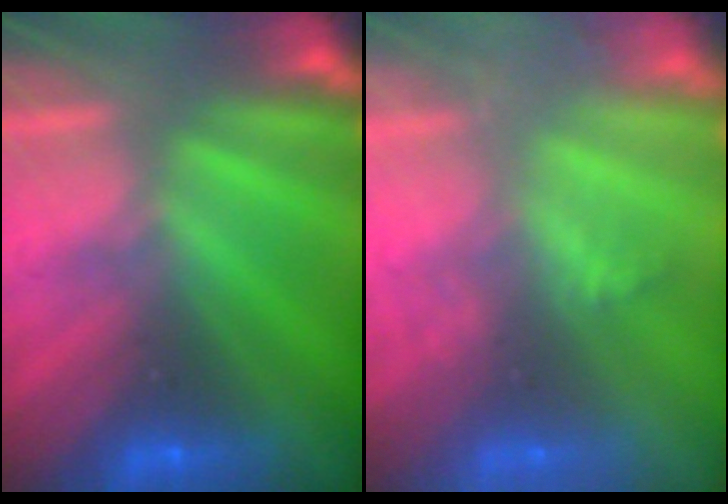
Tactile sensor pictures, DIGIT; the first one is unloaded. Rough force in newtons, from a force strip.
{"total": 2.0}